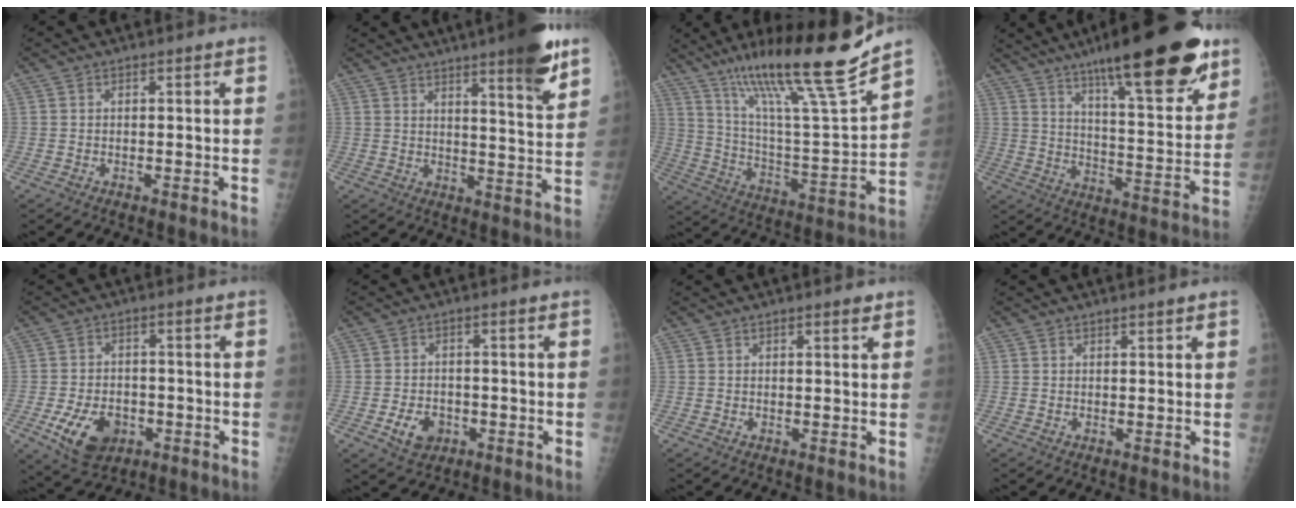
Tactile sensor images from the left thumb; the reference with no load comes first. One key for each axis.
{"total": 12.3, "fx": 7.9, "fy": 1.4, "fz": 9.3, "tx": -0.115, "ty": -0.044, "tz": 0.109}
{"total": 24.6, "fx": 18.0, "fy": 1.5, "fz": 16.7, "tx": -0.250, "ty": -0.074, "tz": 0.314}
{"total": 25.9, "fx": 16.7, "fy": 5.9, "fz": 18.9, "tx": -0.256, "ty": -0.058, "tz": 0.259}
{"total": 9.7, "fx": -3.8, "fy": 6.4, "fz": 6.2, "tx": -0.095, "ty": 0.012, "tz": -0.055}
{"total": 5.5, "fx": -2.1, "fy": 4.0, "fz": 3.1, "tx": -0.041, "ty": 0.011, "tz": -0.030}
{"total": 1.4, "fx": 0.9, "fy": 0.3, "fz": 1.0, "tx": -0.013, "ty": -0.003, "tz": 0.012}
{"total": 0.7, "fx": 0.6, "fy": 0.1, "fz": 0.4, "tx": -0.006, "ty": -0.003, "tz": 0.011}